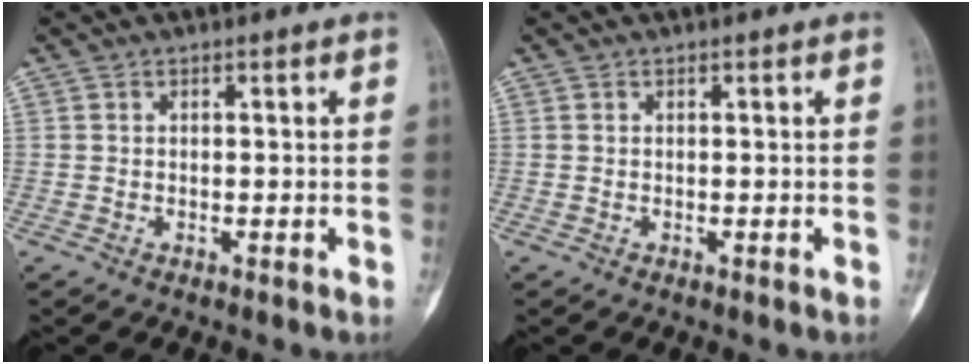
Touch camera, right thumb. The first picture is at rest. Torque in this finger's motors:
{"motor_torque": [-0.07, -0.36, 0.02, 0.14, 0.00]}